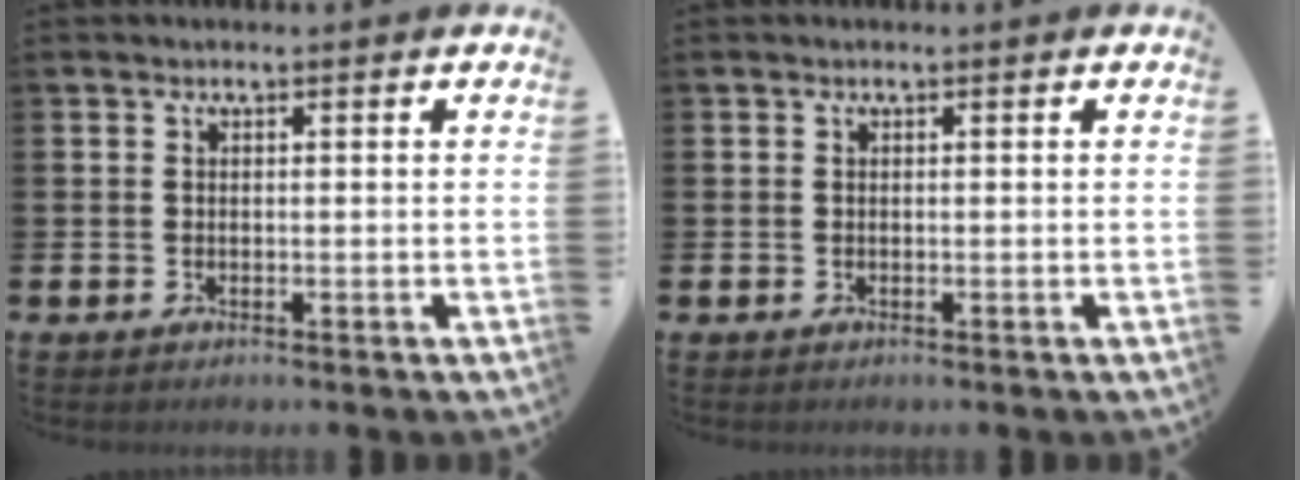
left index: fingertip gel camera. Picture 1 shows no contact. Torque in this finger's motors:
{"motor_torque": [0.00, 0.00, 0.00, 0.00]}